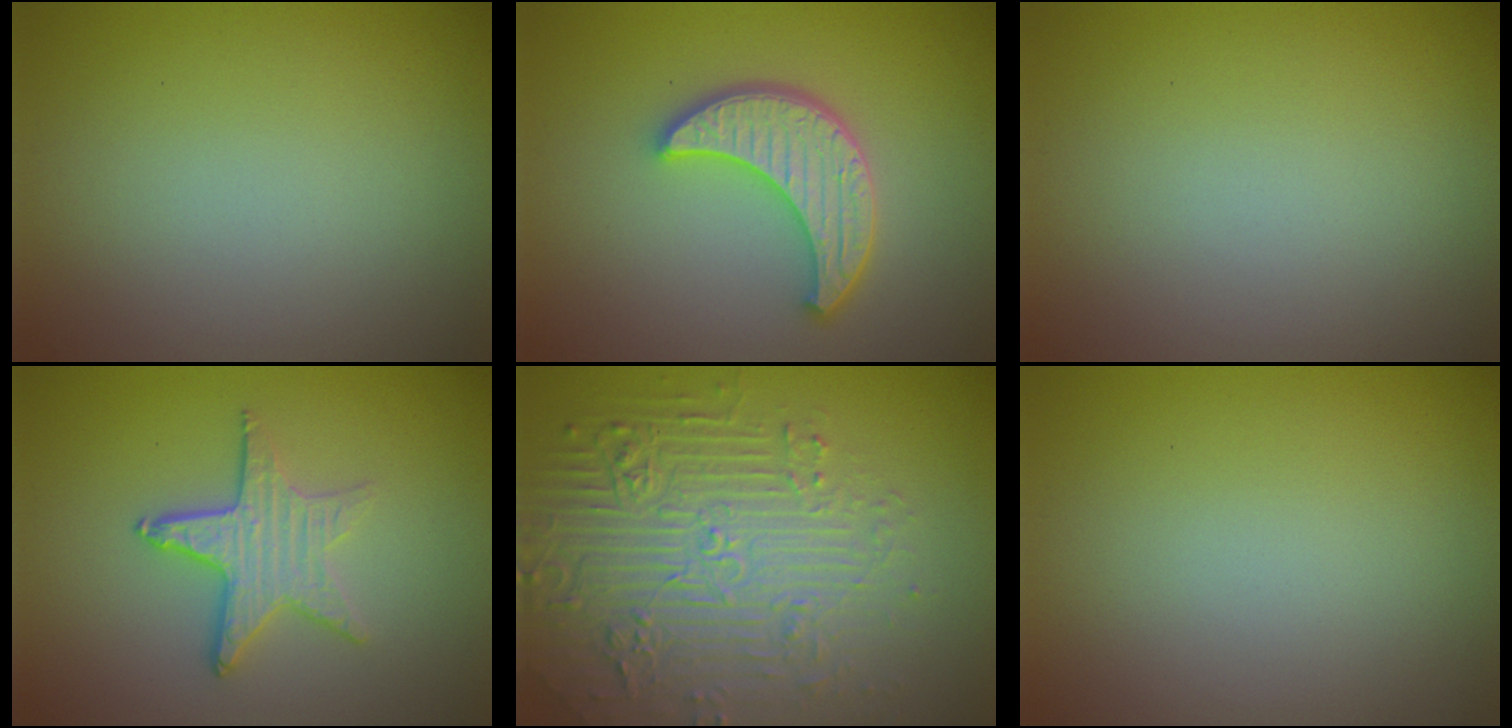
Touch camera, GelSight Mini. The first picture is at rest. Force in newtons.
{"total": 4.7, "press": 4.1, "slide": 2.4}
{"total": 0.0}
{"total": 3.6, "press": 2.8, "slide": 2.2}
{"total": 7.4, "press": 5.5, "slide": 5.0}
{"total": 0.0}